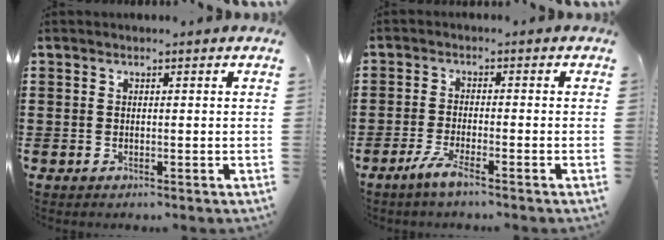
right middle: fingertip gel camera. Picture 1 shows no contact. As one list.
[{"total": 3.7, "force": [-2.7, 0.1, 2.6], "torque": [-0.056, -0.006, -0.052]}]